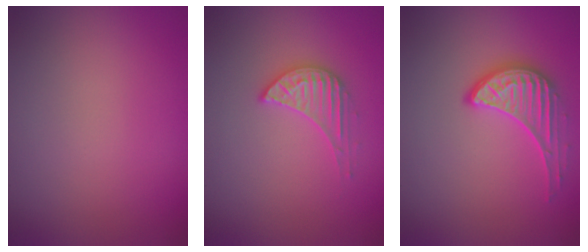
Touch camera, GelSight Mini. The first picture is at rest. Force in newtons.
{"total": 3.0, "press": 2.9, "slide": 0.4}
{"total": 3.4, "press": 3.0, "slide": 1.7}